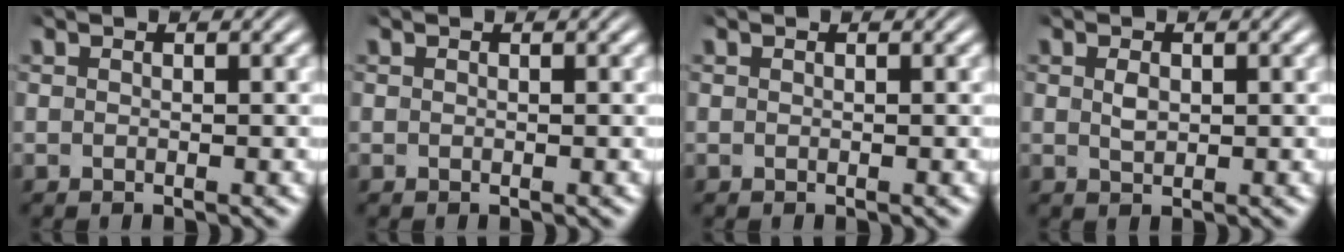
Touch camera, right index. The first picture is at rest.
{"total": 0.0}
{"total": 0.0}
{"total": 0.9, "force": [0.2, 0.2, 0.9], "torque": [-0.021, -0.007, 0.010]}